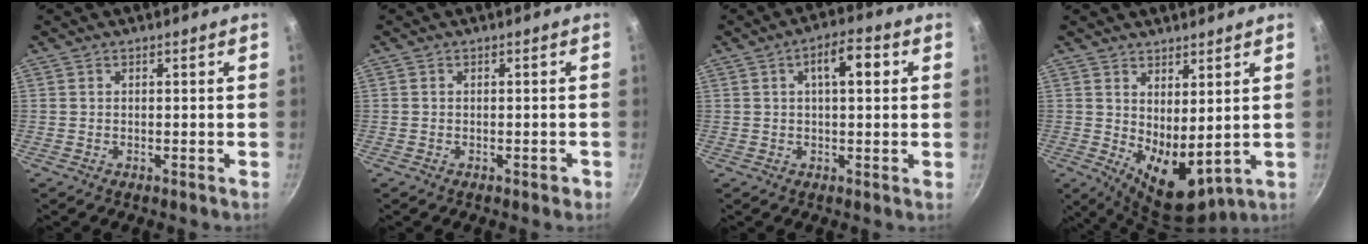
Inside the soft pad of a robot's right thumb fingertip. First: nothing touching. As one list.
[{"total": 1.2, "force": [-0.7, 0.7, 0.7], "torque": [0.000, 0.011, -0.004]}, {"total": 6.8, "force": [1.6, 2.8, 6.0], "torque": [-0.074, 0.014, 0.019]}, {"total": 9.5, "force": [2.3, 4.6, 8.1], "torque": [-0.104, -0.045, 0.051]}]